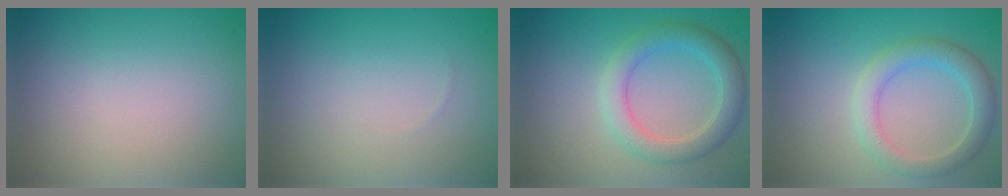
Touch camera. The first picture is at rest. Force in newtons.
{"total": 0.0}
{"total": 3.8, "press": 3.8, "slide": 0.1}
{"total": 3.3, "press": 3.3, "slide": 0.2}